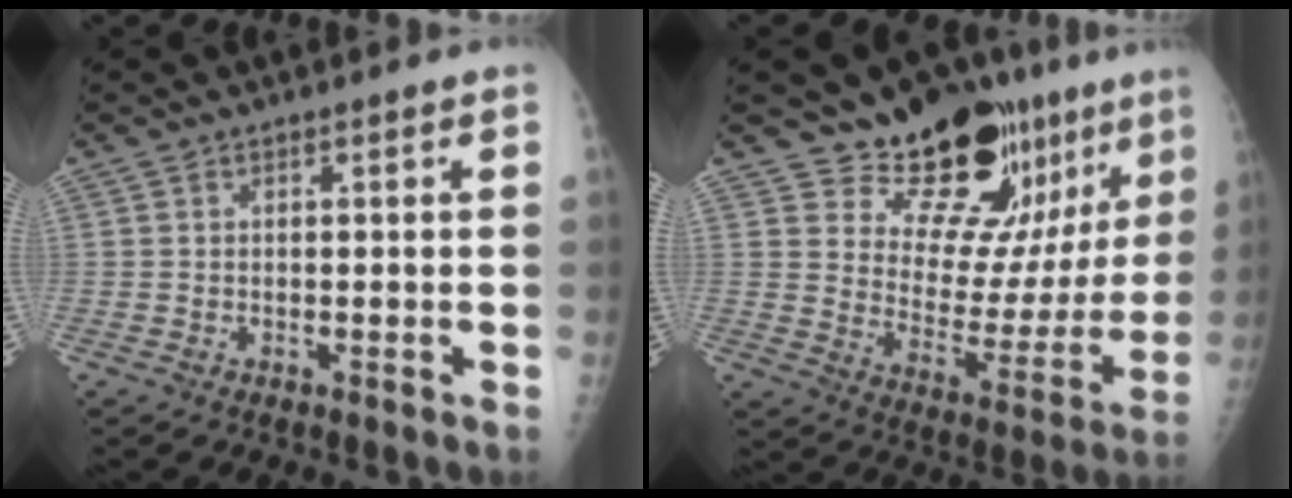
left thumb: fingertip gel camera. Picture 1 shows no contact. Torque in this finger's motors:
{"motor_torque": [0.21, 0.12, -0.18, -0.30, -0.01]}